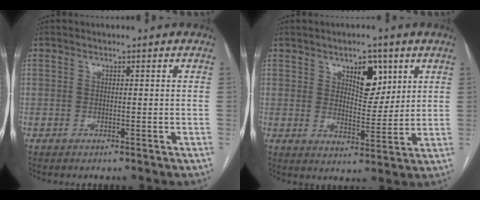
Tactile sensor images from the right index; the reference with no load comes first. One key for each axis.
{"total": 7.1, "fx": 3.6, "fy": 3.5, "fz": 5.1, "tx": -0.076, "ty": 0.001, "tz": 0.060}